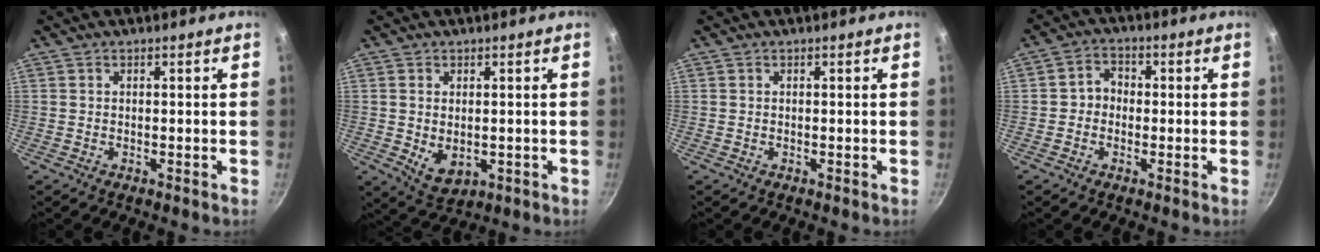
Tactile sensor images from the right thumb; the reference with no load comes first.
{"total": 5.9, "force": [-0.2, 3.9, 4.4], "torque": [-0.070, -0.014, 0.009]}
{"total": 0.0}
{"total": 4.1, "force": [-0.4, 3.6, 2.0], "torque": [-0.007, 0.013, -0.018]}